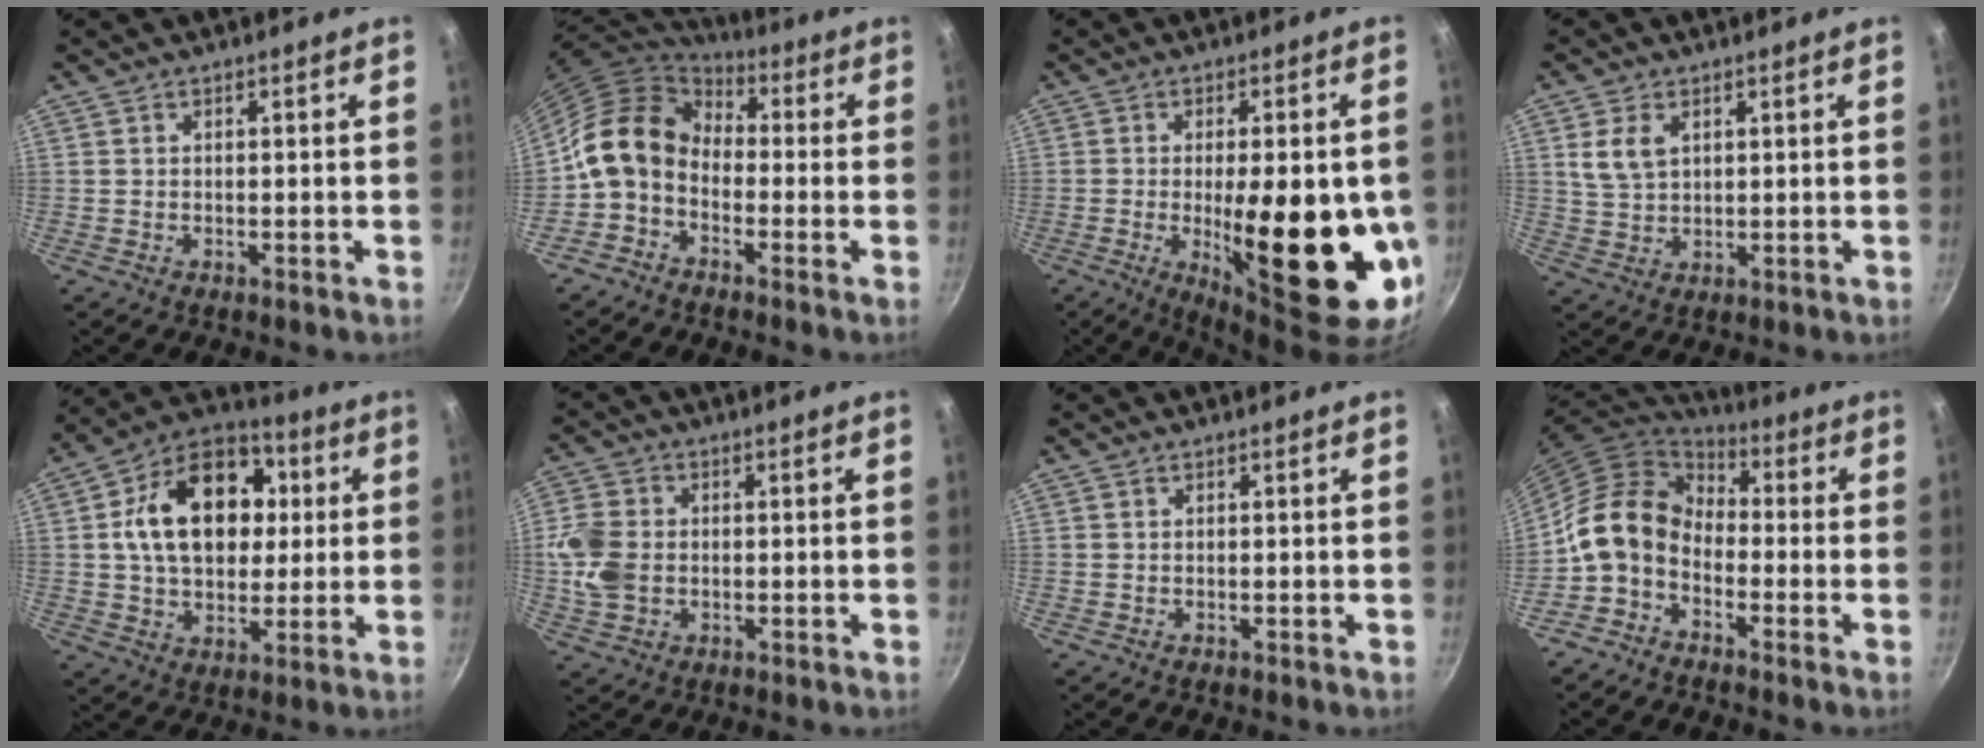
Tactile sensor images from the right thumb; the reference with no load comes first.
{"total": 11.9, "force": [-1.7, 9.1, 7.6], "torque": [-0.115, 0.043, -0.057]}
{"total": 21.6, "force": [-3.3, 7.1, 20.2], "torque": [-0.270, -0.014, -0.035]}
{"total": 5.6, "force": [2.1, 3.6, 3.8], "torque": [-0.066, -0.005, 0.044]}
{"total": 20.6, "force": [3.5, 14.6, 14.2], "torque": [-0.200, 0.021, 0.044]}
{"total": 8.5, "force": [-0.5, 6.6, 5.3], "torque": [-0.102, 0.006, -0.015]}
{"total": 0.0}
{"total": 12.2, "force": [-2.9, 9.0, 7.7], "torque": [-0.127, 0.053, -0.081]}